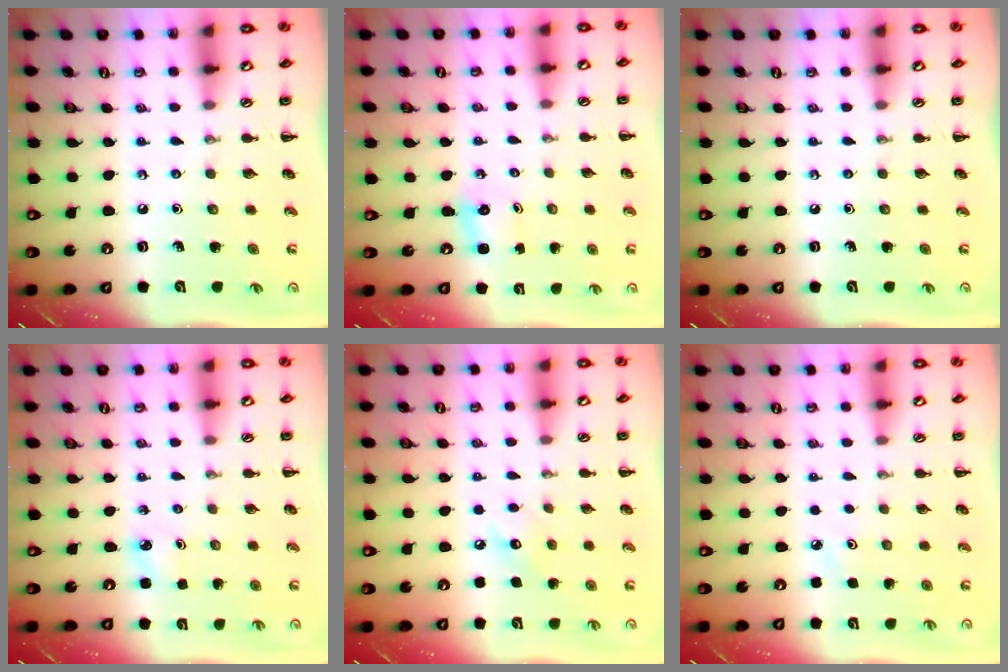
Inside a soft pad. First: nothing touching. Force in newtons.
{"total": 1.8, "press": 1.7, "slide": 0.6}
{"total": 0.0}
{"total": 3.0, "press": 2.8, "slide": 0.9}
{"total": 6.3, "press": 6.2, "slide": 1.1}
{"total": 4.0, "press": 3.8, "slide": 1.2}